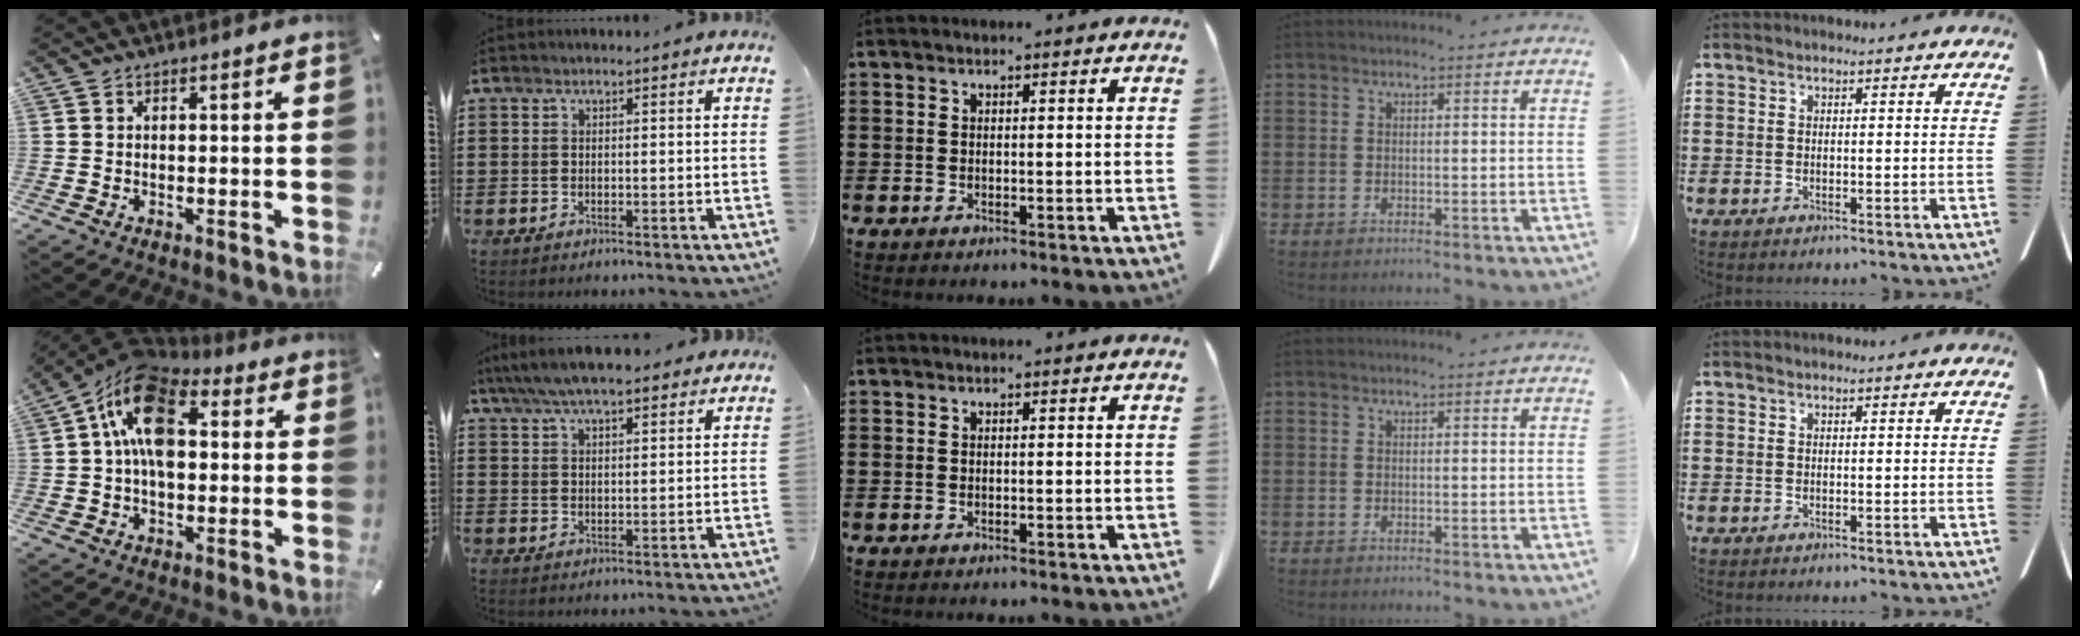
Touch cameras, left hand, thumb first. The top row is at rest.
{"thumb": {"total": 14.6, "force": [2.9, 8.8, 11.2], "torque": [-0.203, 0.000, 0.051]}, "index": {"total": 6.0, "force": [5.1, 1.2, 2.9], "torque": [-0.070, -0.007, 0.094]}}